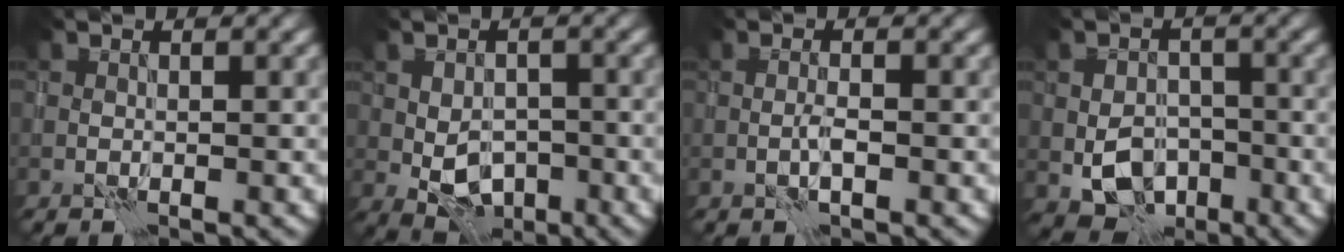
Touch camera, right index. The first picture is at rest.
{"total": 3.7, "force": [-1.0, 2.5, 2.5], "torque": [-0.034, -0.006, -0.015]}
{"total": 0.9, "force": [-0.2, 0.1, 0.9], "torque": [-0.016, 0.003, -0.005]}
{"total": 4.9, "force": [-1.7, 3.6, 2.8], "torque": [-0.044, -0.006, -0.029]}